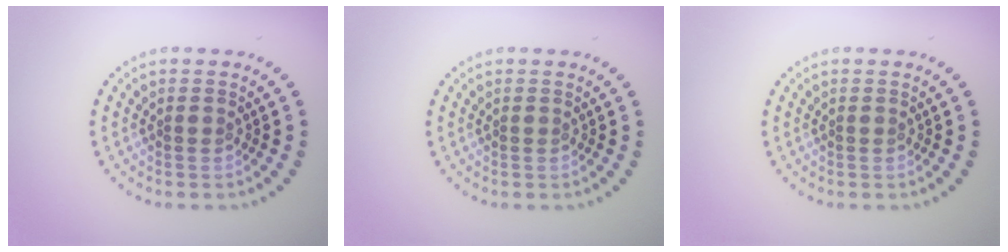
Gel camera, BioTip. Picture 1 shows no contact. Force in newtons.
{"total": 0.0}
{"total": 0.0}